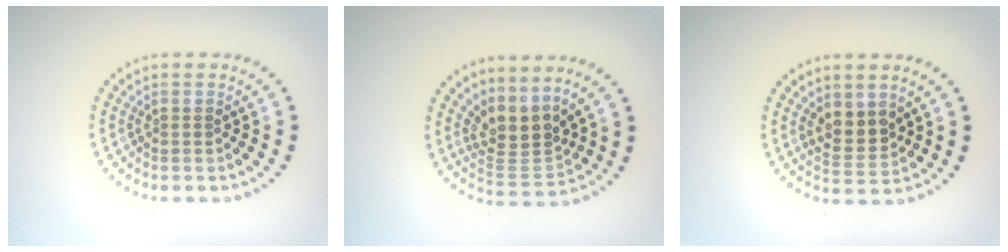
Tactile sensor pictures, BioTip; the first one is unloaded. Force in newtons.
{"total": 3.6, "press": 2.6, "slide": 2.5}
{"total": 2.9, "press": 2.7, "slide": 1.1}